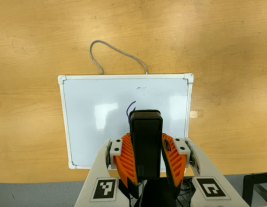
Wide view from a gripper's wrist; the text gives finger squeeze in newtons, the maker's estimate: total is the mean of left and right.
{"total": 9.3, "left": 7.2, "right": 11.3}